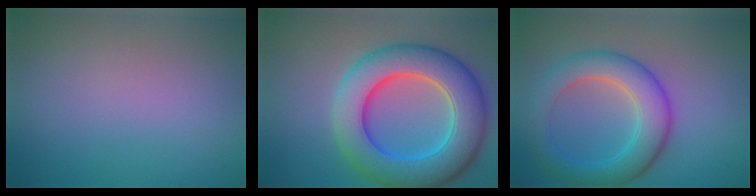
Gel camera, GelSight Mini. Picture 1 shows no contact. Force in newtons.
{"total": 9.9, "press": 9.9, "slide": 0.3}
{"total": 5.9, "press": 5.9, "slide": 0.1}